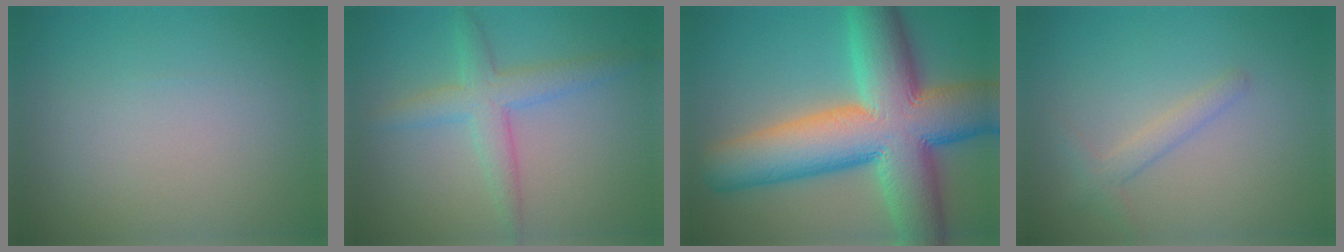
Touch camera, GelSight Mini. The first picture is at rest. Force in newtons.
{"total": 3.7, "press": 3.7, "slide": 0.0}
{"total": 15.8, "press": 15.8, "slide": 0.6}
{"total": 1.8, "press": 1.8, "slide": 0.1}